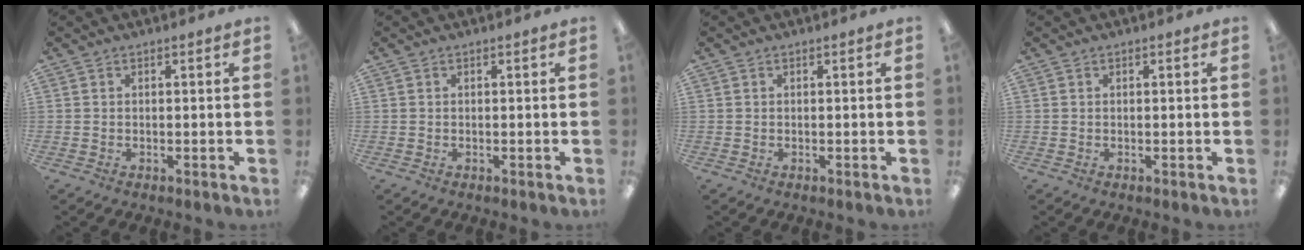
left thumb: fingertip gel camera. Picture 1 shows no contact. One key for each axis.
{"total": 0.0}
{"total": 0.0}
{"total": 0.0}